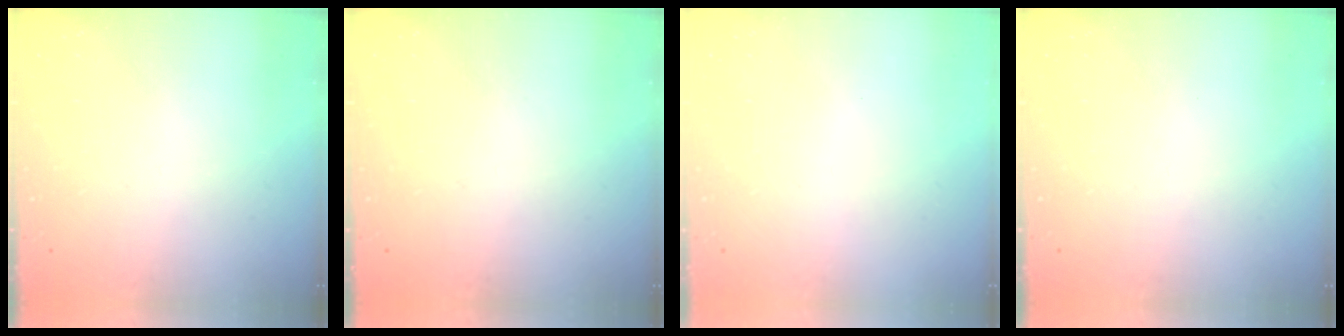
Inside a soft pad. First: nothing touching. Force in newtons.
{"total": 2.8, "press": 2.8, "slide": 0.4}
{"total": 1.8, "press": 1.8, "slide": 0.2}
{"total": 0.0}